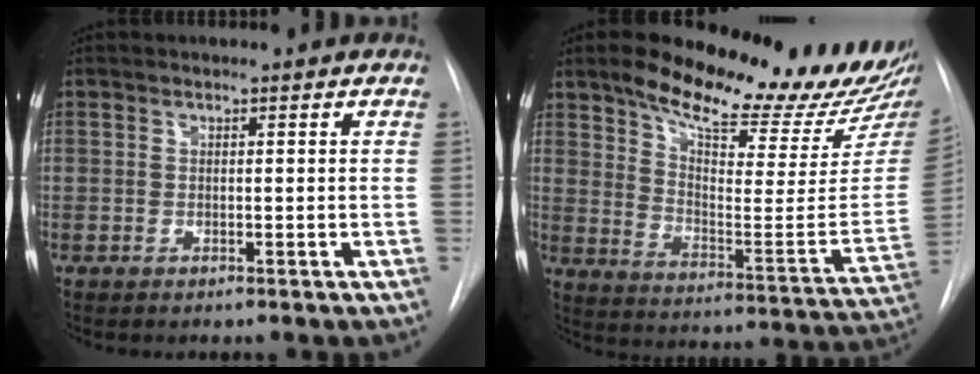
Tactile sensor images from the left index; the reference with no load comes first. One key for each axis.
{"total": 23.9, "fx": 19.9, "fy": 4.1, "fz": 12.6, "tx": -0.188, "ty": -0.065, "tz": 0.269}